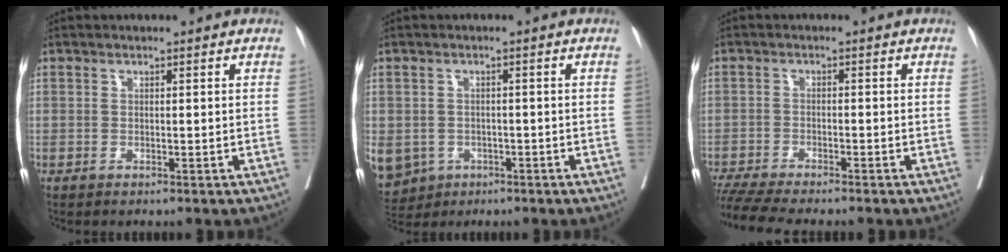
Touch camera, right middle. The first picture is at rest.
{"total": 16.3, "force": [-6.3, 13.7, 6.2], "torque": [-0.197, -0.005, -0.079]}
{"total": 8.9, "force": [-8.0, 0.3, 4.0], "torque": [-0.060, -0.016, -0.128]}